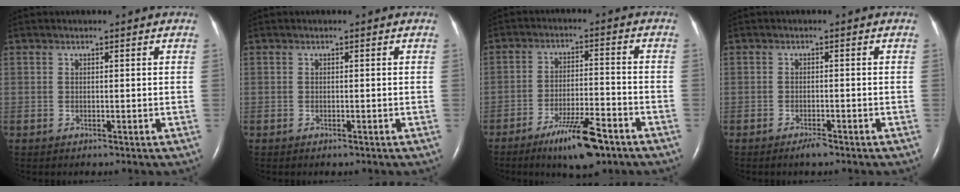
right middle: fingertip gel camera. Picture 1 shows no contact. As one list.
[{"total": 0.5, "force": [-0.4, 0.1, 0.3], "torque": [-0.009, -0.002, -0.004]}, {"total": 9.8, "force": [-6.5, 1.7, 7.1], "torque": [-0.125, -0.013, -0.107]}, {"total": 1.8, "force": [-1.5, 0.2, 1.1], "torque": [-0.027, -0.003, -0.024]}]